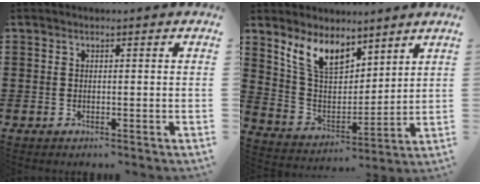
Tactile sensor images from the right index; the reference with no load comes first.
{"total": 8.7, "force": [6.4, 4.0, 4.3], "torque": [-0.112, -0.014, 0.122]}